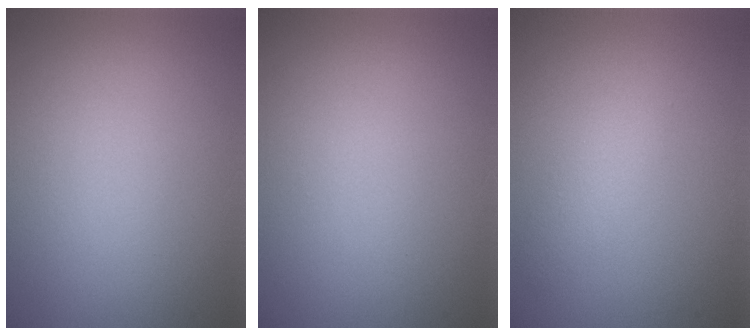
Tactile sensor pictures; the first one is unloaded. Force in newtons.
{"total": 0.0}
{"total": 1.6, "press": 1.6, "slide": 0.1}